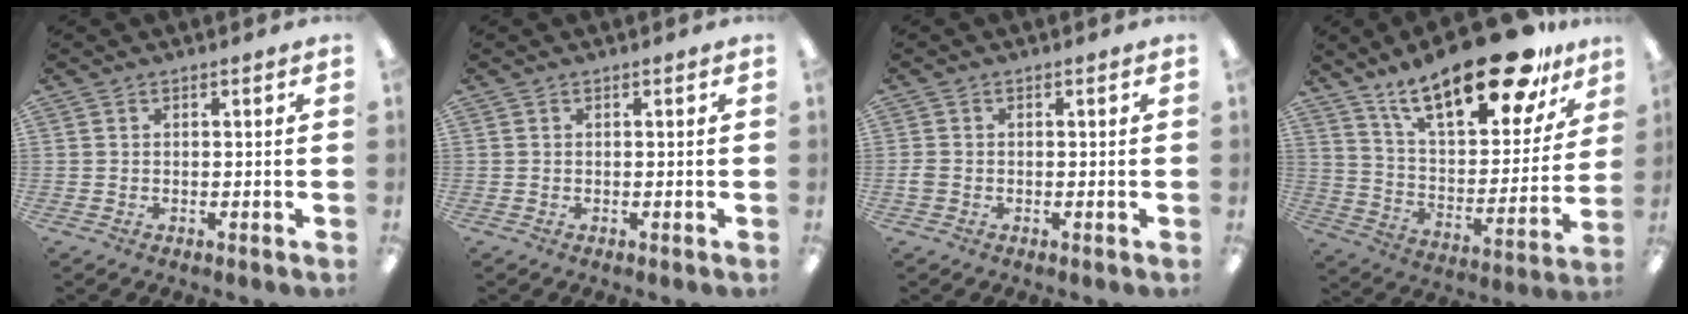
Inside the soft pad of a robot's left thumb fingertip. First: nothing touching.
{"total": 0.0}
{"total": 1.7, "force": [-0.6, 1.2, 1.0], "torque": [-0.016, 0.002, -0.010]}
{"total": 25.3, "force": [17.8, 8.9, 15.5], "torque": [-0.243, -0.109, 0.299]}